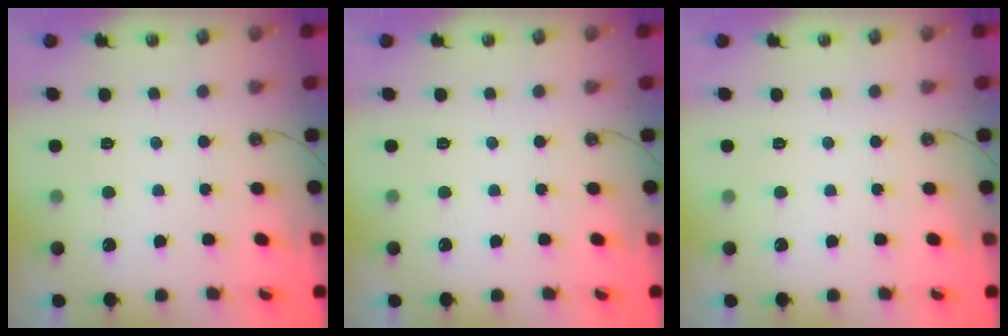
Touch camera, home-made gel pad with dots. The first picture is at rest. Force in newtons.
{"total": 0.0}
{"total": 0.0}